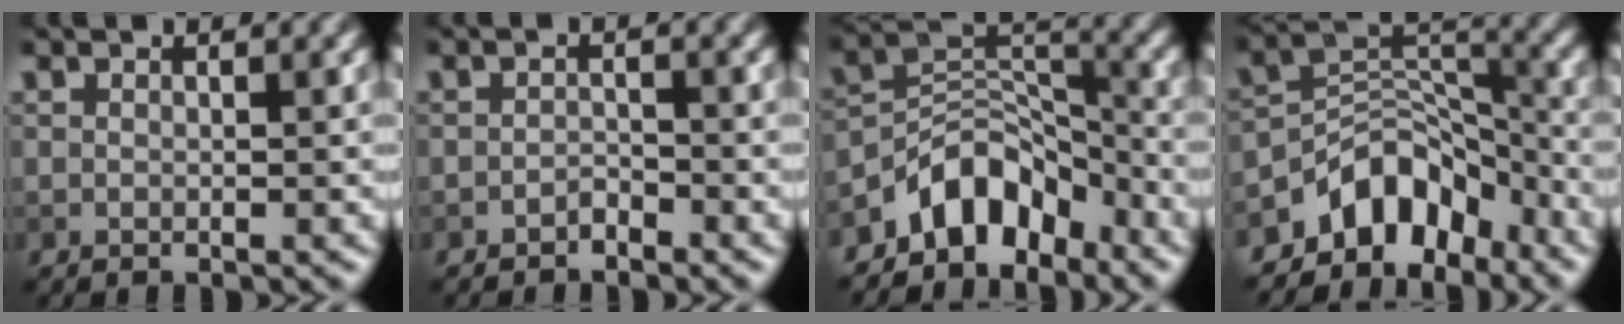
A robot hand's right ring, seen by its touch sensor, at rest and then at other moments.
{"total": 1.0, "force": [-0.9, 0.4, 0.3], "torque": [-0.003, 0.002, -0.016]}
{"total": 5.8, "force": [-4.3, 3.2, 2.3], "torque": [-0.014, 0.010, -0.083]}
{"total": 6.7, "force": [-4.7, 4.0, 2.7], "torque": [-0.014, 0.004, -0.085]}